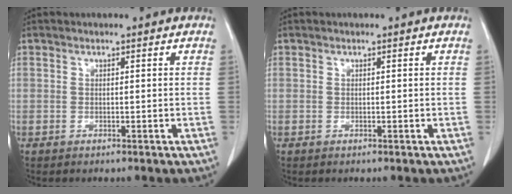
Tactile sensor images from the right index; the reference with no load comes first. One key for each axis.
{"total": 0.0}